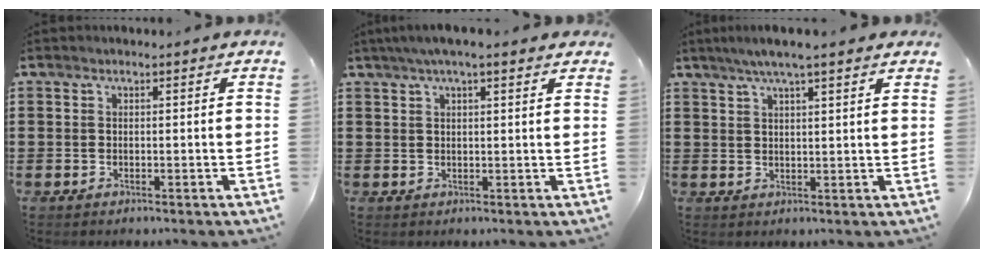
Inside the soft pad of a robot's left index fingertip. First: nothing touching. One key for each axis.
{"total": 3.5, "fx": 2.4, "fy": 0.7, "fz": 2.4, "tx": -0.051, "ty": 0.007, "tz": 0.043}
{"total": 4.8, "fx": 3.7, "fy": 0.2, "fz": 3.1, "tx": -0.068, "ty": -0.002, "tz": 0.065}